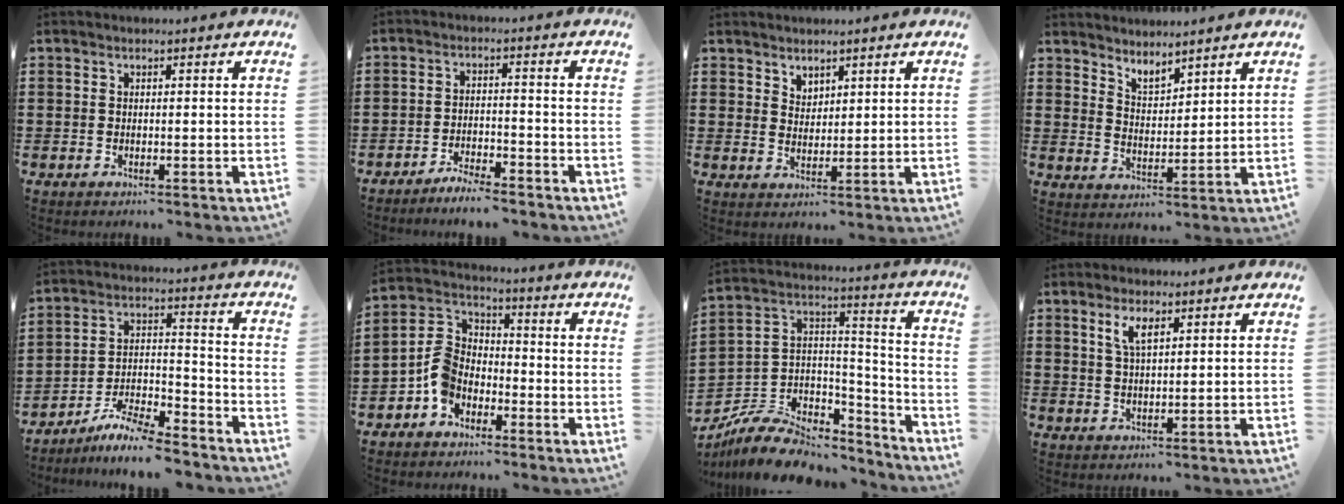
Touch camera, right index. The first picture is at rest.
{"total": 3.8, "force": [-3.7, -0.1, 0.5], "torque": [-0.014, 0.004, -0.078]}
{"total": 2.8, "force": [2.4, 1.4, 0.0], "torque": [-0.006, 0.004, 0.046]}
{"total": 3.5, "force": [3.5, 0.5, -0.1], "torque": [-0.011, -0.009, 0.066]}
{"total": 8.1, "force": [-7.7, 0.8, 2.6], "torque": [-0.045, 0.013, -0.149]}
{"total": 6.4, "force": [-3.1, 4.8, 2.9], "torque": [-0.096, 0.009, -0.068]}
{"total": 9.1, "force": [-7.0, 4.8, 3.2], "torque": [-0.072, 0.016, -0.132]}
{"total": 3.7, "force": [1.9, 1.3, 2.9], "torque": [-0.064, 0.006, 0.033]}